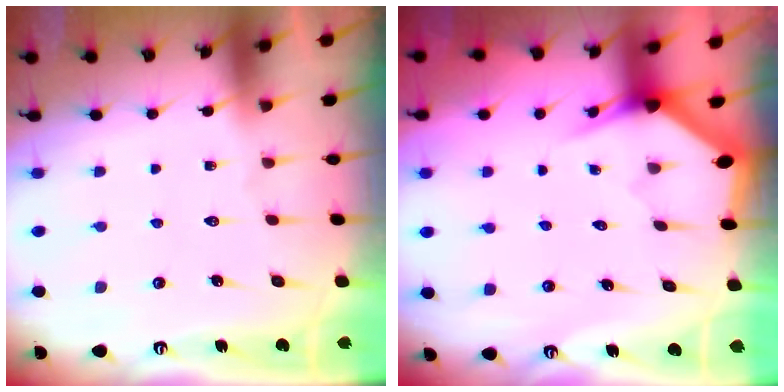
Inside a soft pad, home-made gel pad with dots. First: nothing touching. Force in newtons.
{"total": 2.9, "press": 2.9, "slide": 0.1}